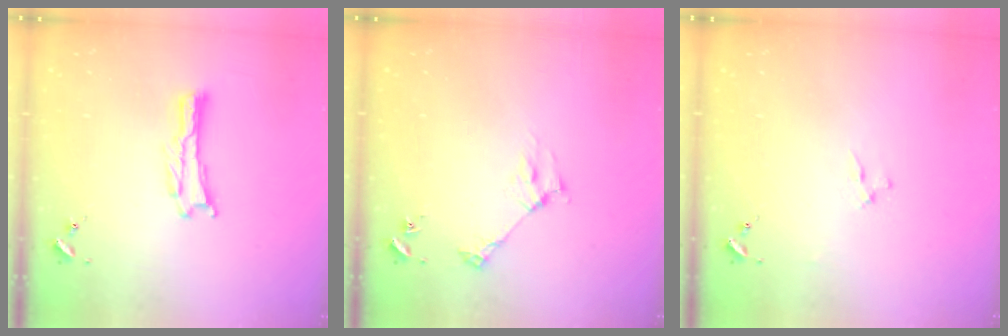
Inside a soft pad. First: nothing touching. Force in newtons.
{"total": 2.8, "press": 2.8, "slide": 0.3}
{"total": 2.3, "press": 2.3, "slide": 0.3}